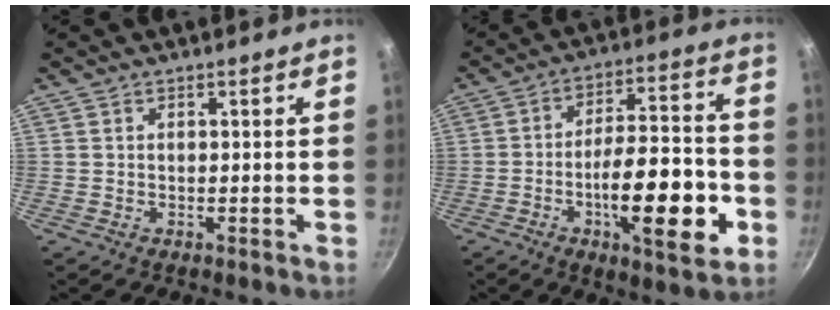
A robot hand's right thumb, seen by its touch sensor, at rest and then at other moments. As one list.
[{"total": 18.3, "force": [-5.8, 6.1, 16.2], "torque": [-0.224, 0.038, -0.087]}]